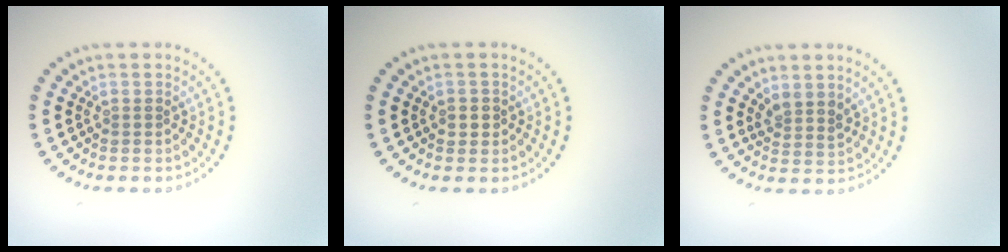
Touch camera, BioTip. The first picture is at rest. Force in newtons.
{"total": 1.1, "press": 1.1, "slide": 0.4}
{"total": 1.8, "press": 1.5, "slide": 1.1}